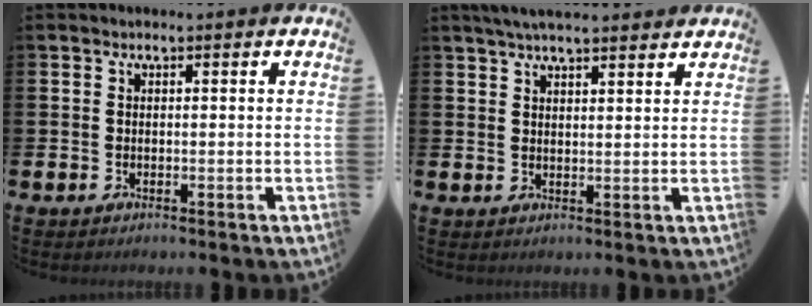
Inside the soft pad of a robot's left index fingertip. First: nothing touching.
{"total": 4.0, "force": [3.8, 0.4, 1.4], "torque": [-0.032, -0.009, 0.067]}